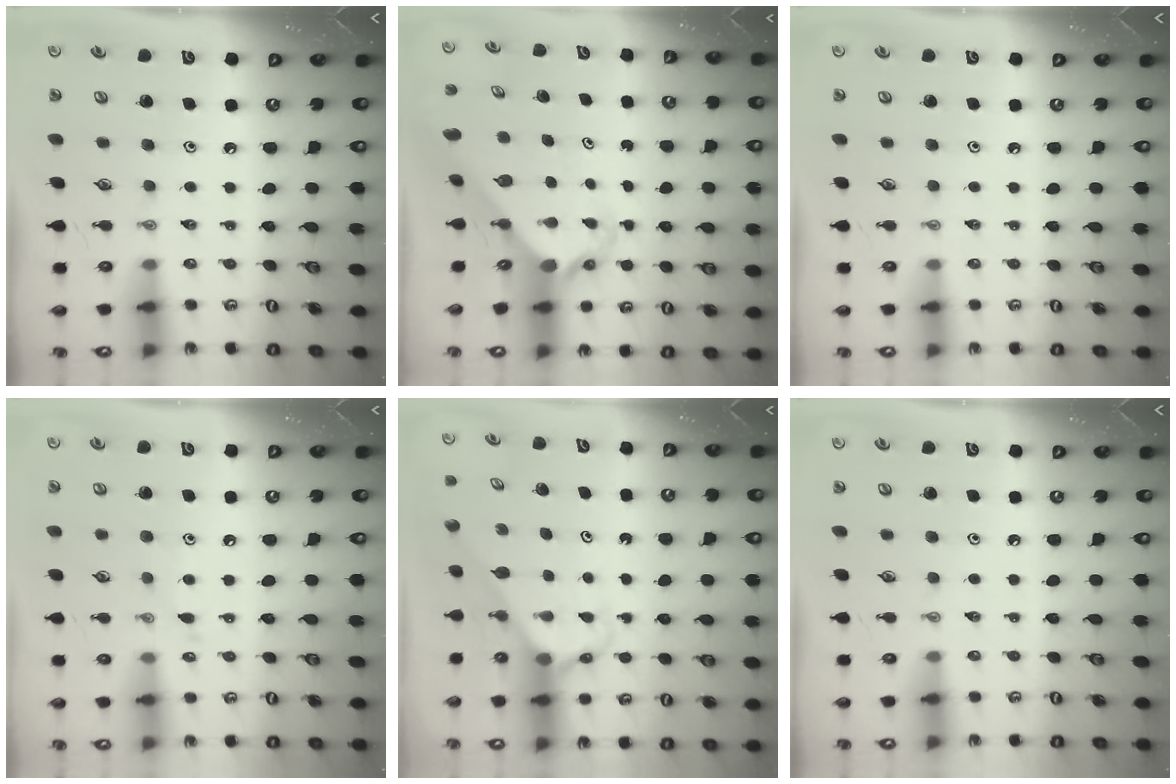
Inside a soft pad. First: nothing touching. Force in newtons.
{"total": 2.6, "press": 2.6, "slide": 0.2}
{"total": 0.0}
{"total": 5.5, "press": 5.5, "slide": 0.4}
{"total": 3.0, "press": 3.0, "slide": 0.2}
{"total": 0.0}